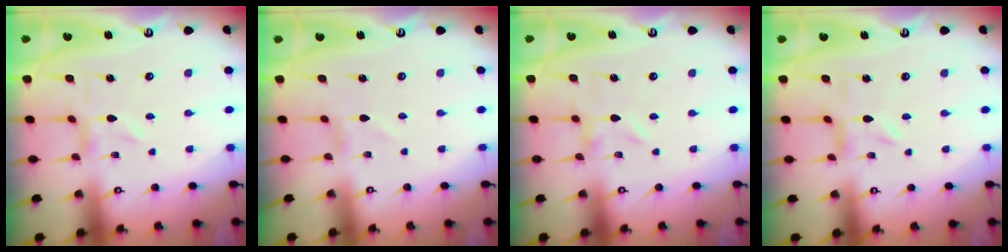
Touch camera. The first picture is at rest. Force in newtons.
{"total": 1.0, "press": 1.0, "slide": 0.1}
{"total": 0.0}
{"total": 3.0, "press": 2.9, "slide": 0.3}